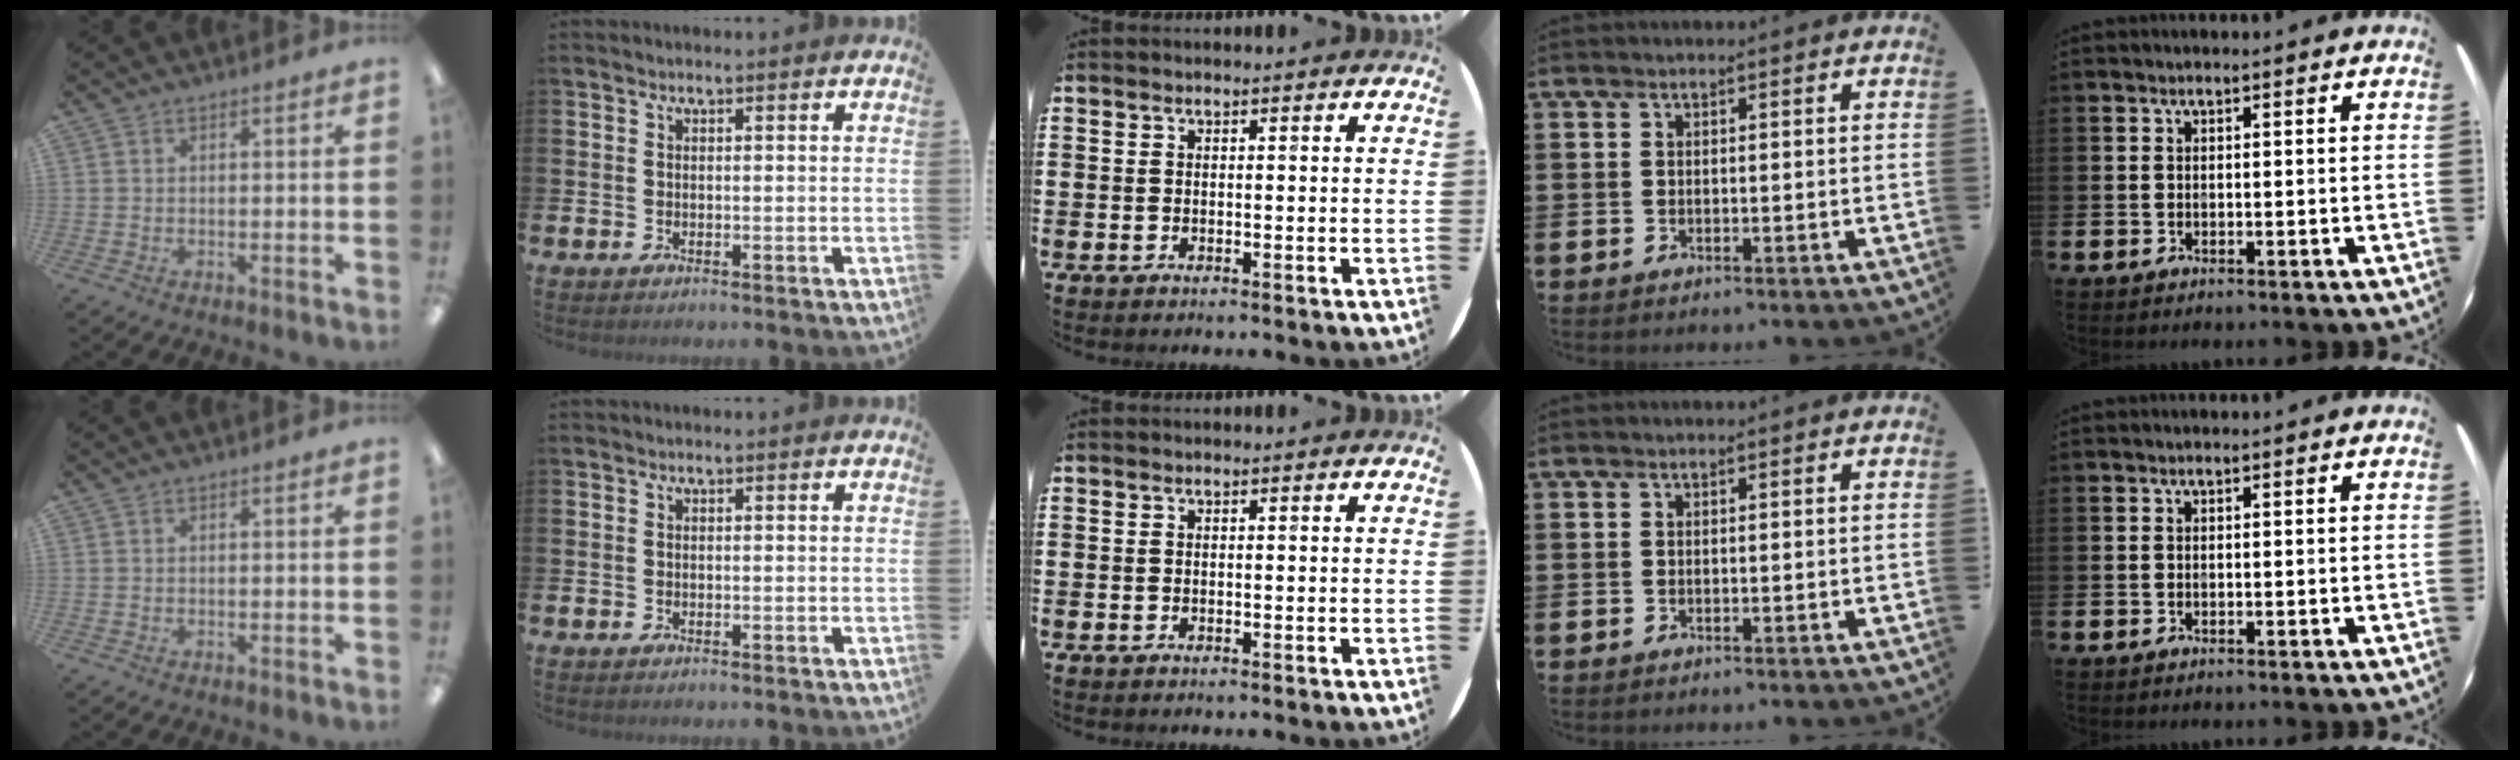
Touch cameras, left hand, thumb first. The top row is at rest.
{}